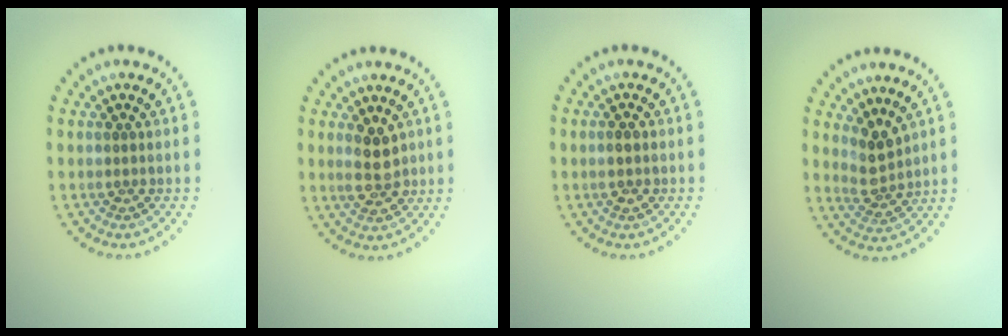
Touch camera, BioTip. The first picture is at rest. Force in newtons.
{"total": 2.7, "press": 2.7, "slide": 0.4}
{"total": 1.4, "press": 1.3, "slide": 0.4}
{"total": 2.4, "press": 1.9, "slide": 1.5}